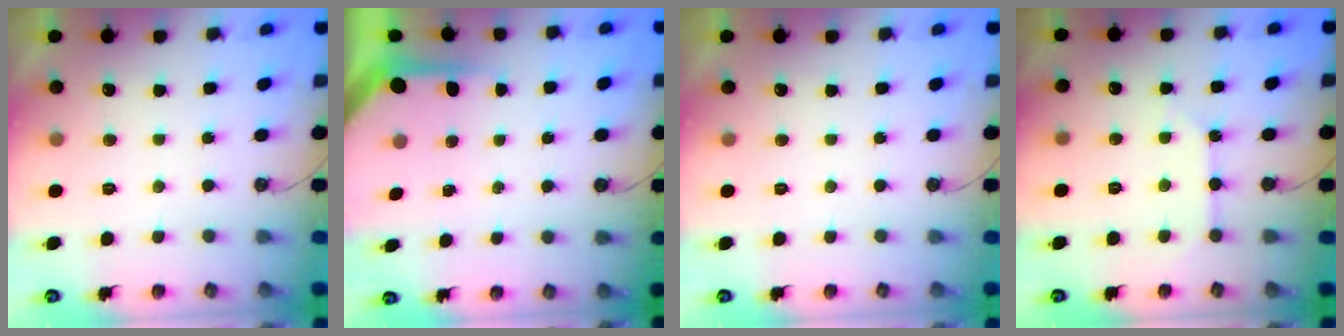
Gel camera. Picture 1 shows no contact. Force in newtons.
{"total": 4.0, "press": 4.0, "slide": 0.4}
{"total": 0.0}
{"total": 2.7, "press": 2.7, "slide": 0.3}